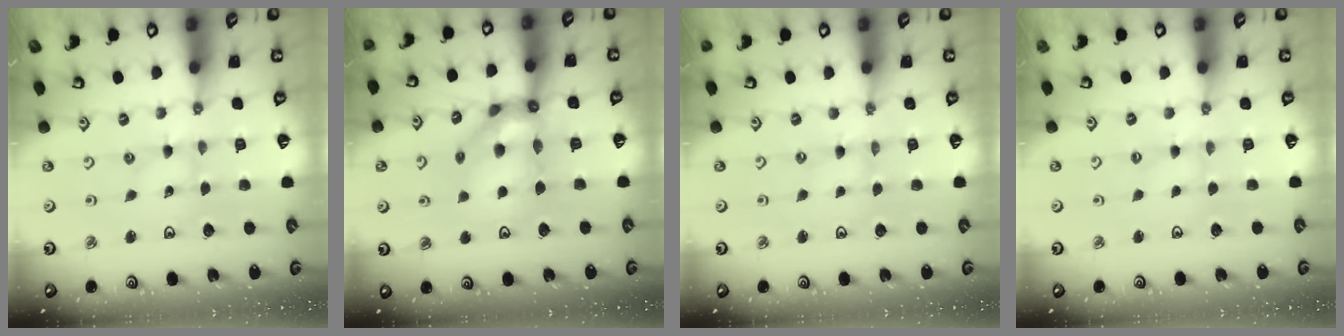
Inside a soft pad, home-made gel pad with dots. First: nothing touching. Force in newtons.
{"total": 12.5, "press": 12.3, "slide": 1.8}
{"total": 0.0}
{"total": 1.3, "press": 1.3, "slide": 0.3}